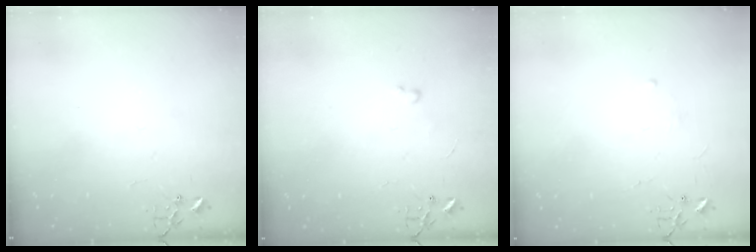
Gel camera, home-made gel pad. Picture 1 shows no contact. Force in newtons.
{"total": 2.4, "press": 2.3, "slide": 0.4}
{"total": 2.9, "press": 2.8, "slide": 0.5}